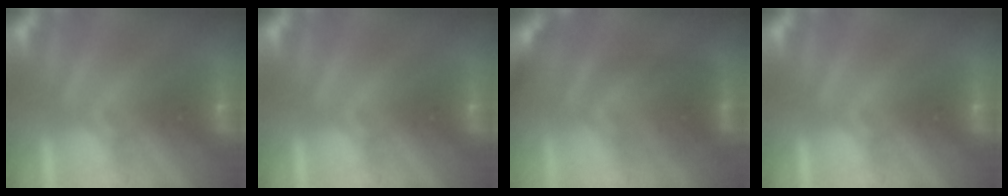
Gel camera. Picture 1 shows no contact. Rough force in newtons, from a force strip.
{"total": 0.0}
{"total": 2.3}
{"total": 0.0}